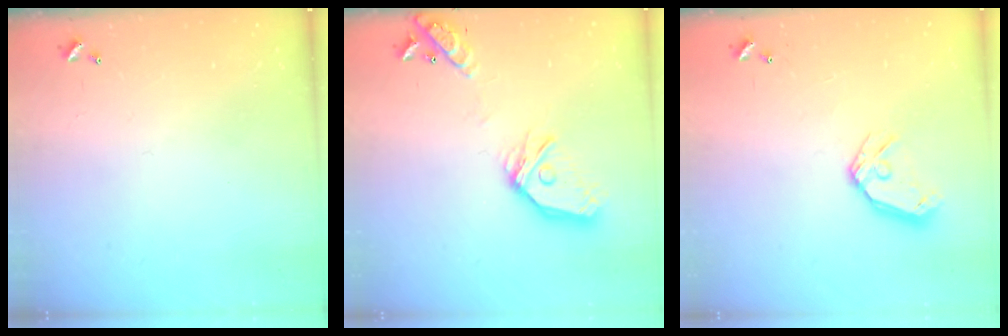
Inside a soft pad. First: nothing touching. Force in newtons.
{"total": 18.6, "press": 18.4, "slide": 2.5}
{"total": 11.2, "press": 11.0, "slide": 1.8}